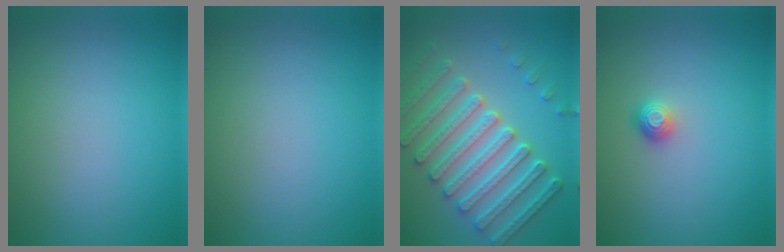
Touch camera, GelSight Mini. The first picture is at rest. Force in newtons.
{"total": 0.0}
{"total": 6.9, "press": 6.2, "slide": 3.1}
{"total": 1.2, "press": 1.0, "slide": 0.7}